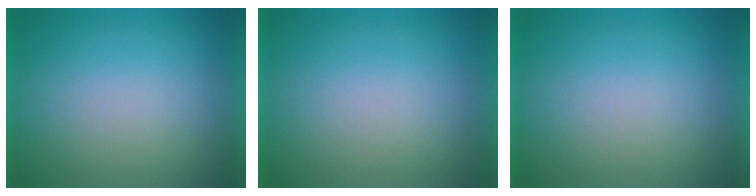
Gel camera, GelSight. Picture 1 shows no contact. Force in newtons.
{"total": 0.0}
{"total": 1.0}